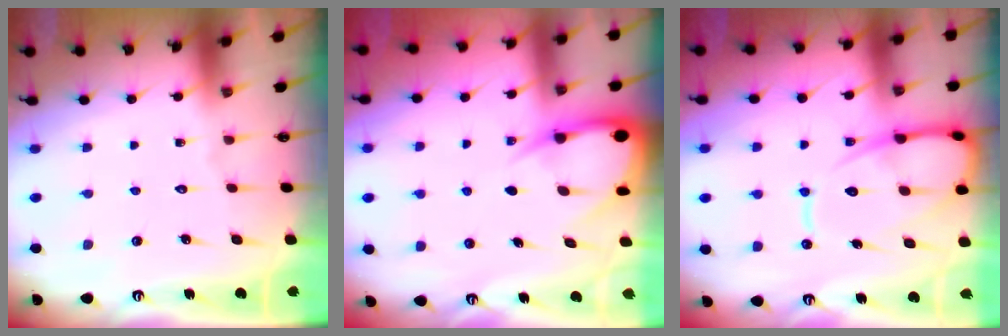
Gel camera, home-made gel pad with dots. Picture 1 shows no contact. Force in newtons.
{"total": 6.9, "press": 6.8, "slide": 0.6}
{"total": 13.3, "press": 13.3, "slide": 1.3}